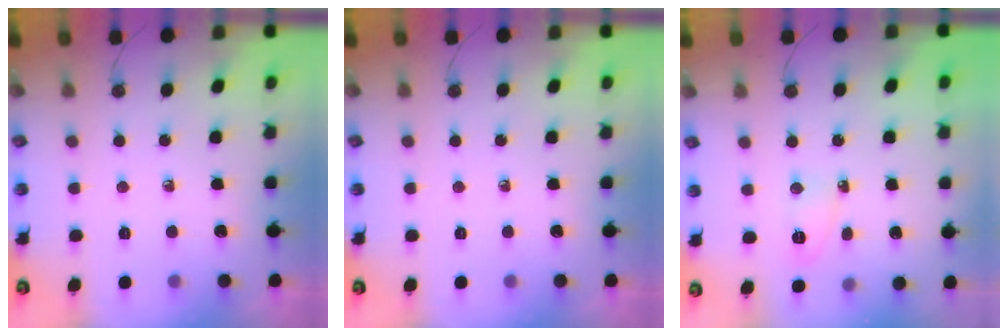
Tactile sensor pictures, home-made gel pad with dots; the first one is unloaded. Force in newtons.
{"total": 0.0}
{"total": 5.4, "press": 3.8, "slide": 3.8}